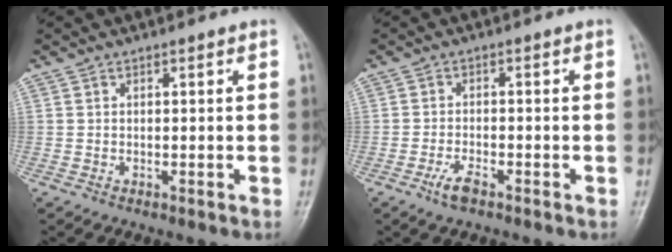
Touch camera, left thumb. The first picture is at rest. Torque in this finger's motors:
{"motor_torque": [-0.01, 0.05, 0.13, 0.12, 0.00]}